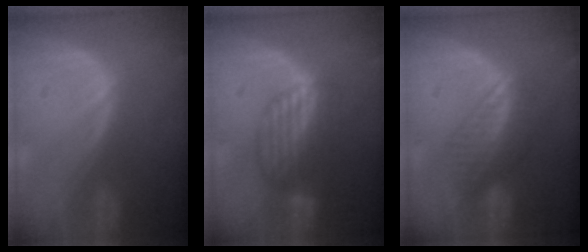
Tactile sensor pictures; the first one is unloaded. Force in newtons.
{"total": 6.6, "press": 6.3, "slide": 2.0}
{"total": 6.7, "press": 5.7, "slide": 3.5}